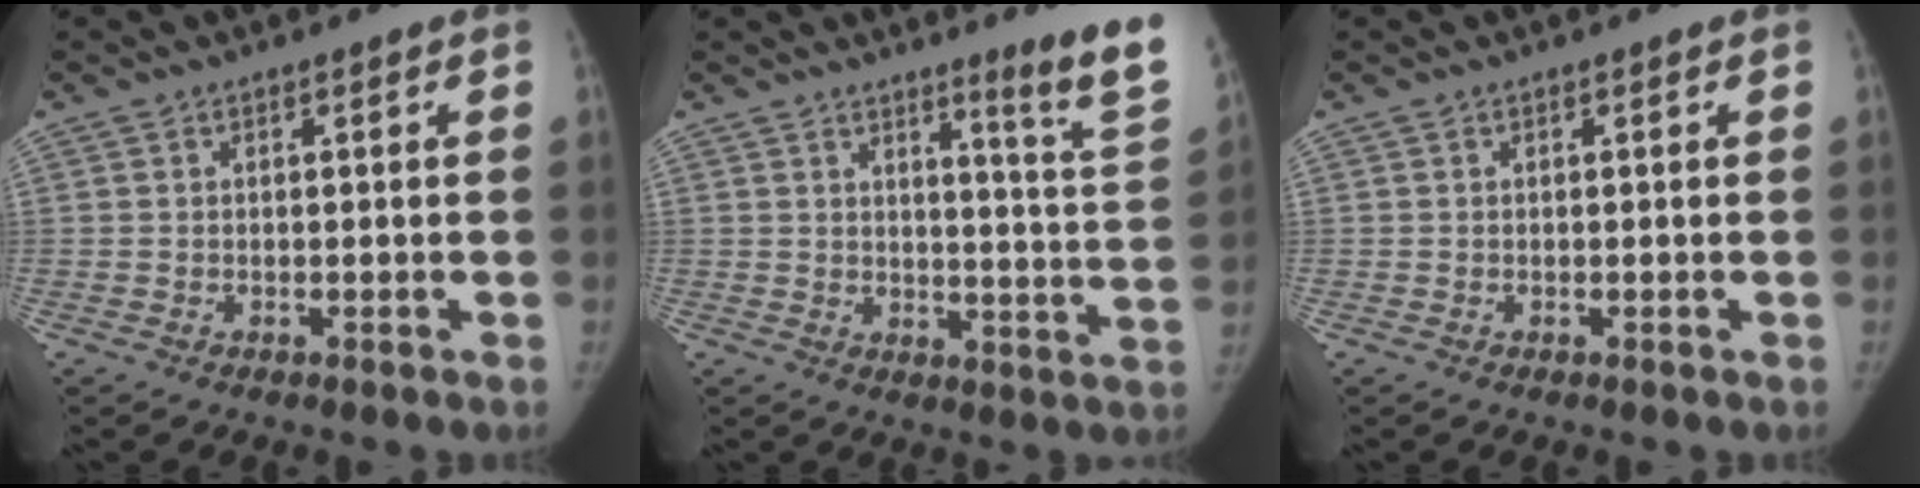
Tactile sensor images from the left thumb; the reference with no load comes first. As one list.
[{"total": 10.4, "force": [7.7, -0.9, 7.0], "torque": [-0.082, -0.080, 0.092]}, {"total": 0.0}]